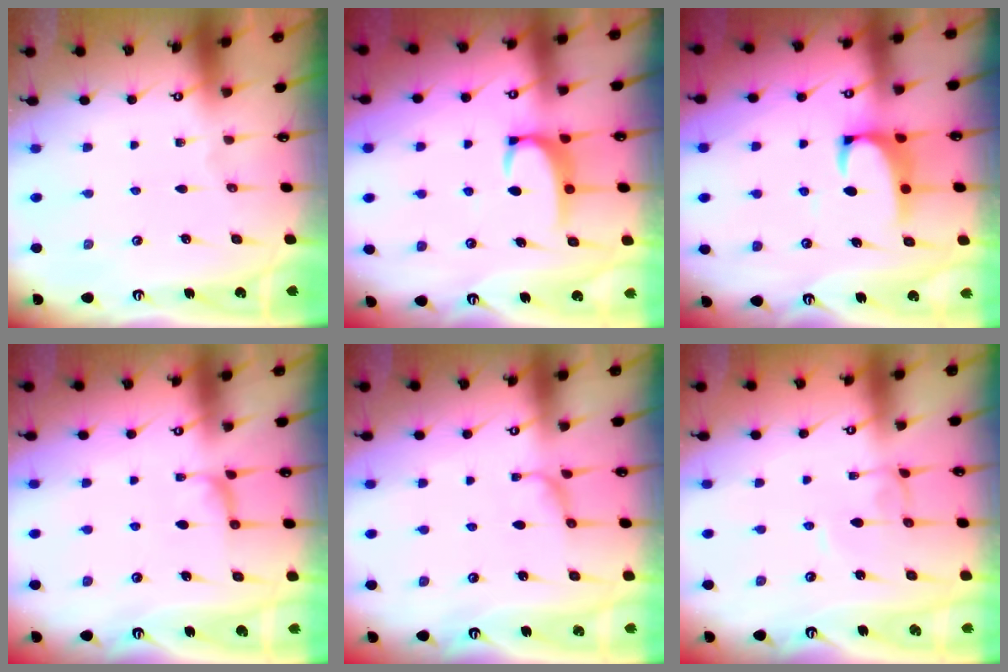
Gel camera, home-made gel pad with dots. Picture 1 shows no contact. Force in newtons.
{"total": 2.9, "press": 2.9, "slide": 0.4}
{"total": 2.2, "press": 2.0, "slide": 1.0}
{"total": 2.8, "press": 2.7, "slide": 0.8}
{"total": 1.4, "press": 1.4, "slide": 0.4}
{"total": 1.7, "press": 1.7, "slide": 0.1}